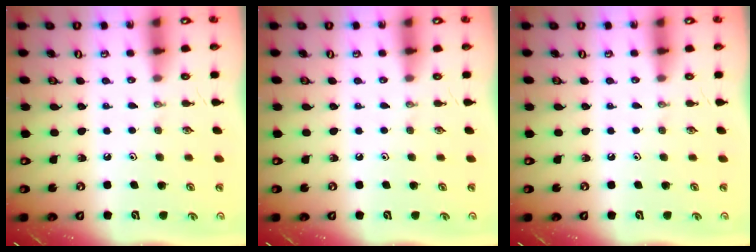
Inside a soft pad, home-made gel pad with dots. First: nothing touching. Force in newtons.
{"total": 0.0}
{"total": 0.0}